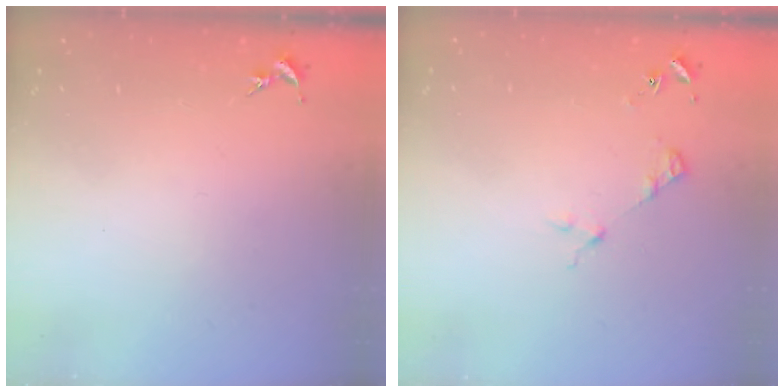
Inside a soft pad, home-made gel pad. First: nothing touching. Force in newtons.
{"total": 4.0, "press": 4.0, "slide": 0.4}